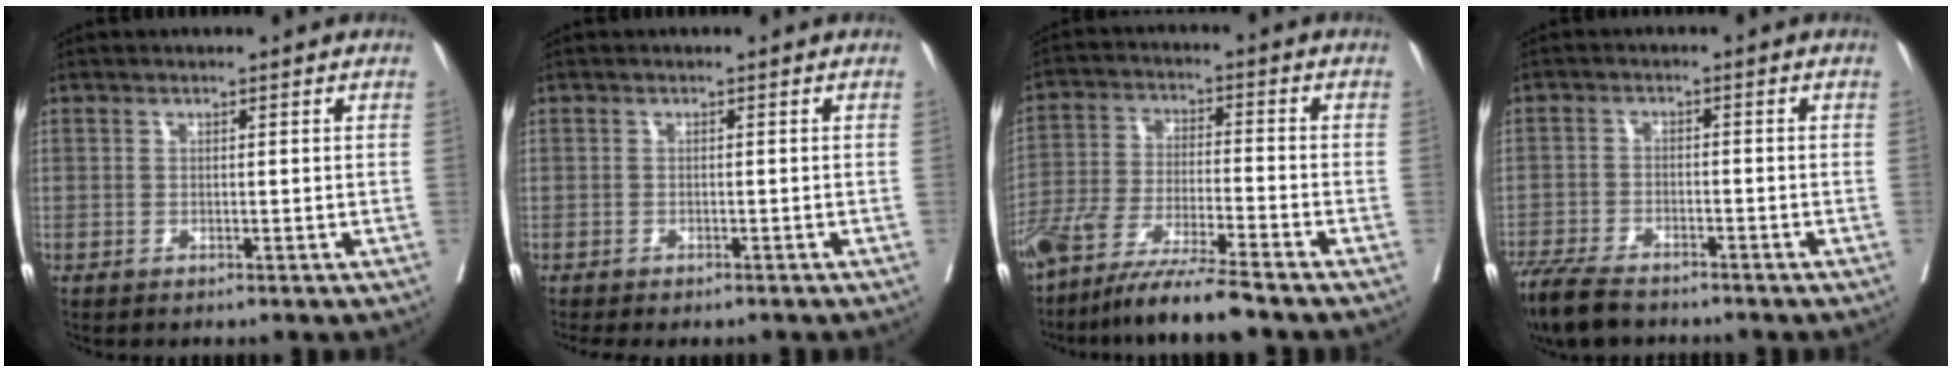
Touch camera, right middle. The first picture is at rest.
{"total": 3.2, "force": [-2.7, 1.2, 1.2], "torque": [-0.009, -0.007, -0.036]}
{"total": 10.9, "force": [-8.9, -0.3, 6.3], "torque": [-0.111, -0.031, -0.162]}
{"total": 8.6, "force": [-7.1, 2.4, 4.1], "torque": [-0.075, -0.019, -0.123]}